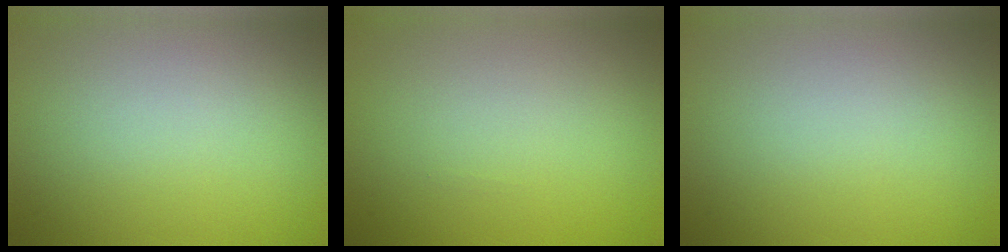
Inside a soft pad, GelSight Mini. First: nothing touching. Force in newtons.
{"total": 0.0}
{"total": 0.0}